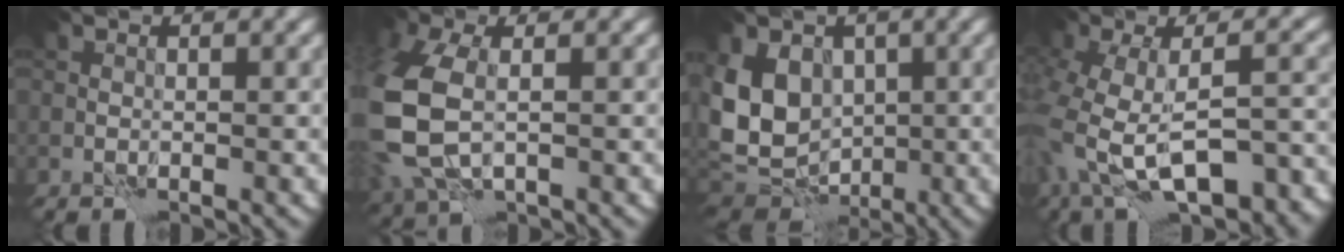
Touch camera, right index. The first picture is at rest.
{"total": 9.3, "force": [-0.3, 6.2, 6.9], "torque": [-0.217, -0.022, 0.003]}
{"total": 7.9, "force": [1.3, 6.5, 4.3], "torque": [-0.094, -0.005, 0.015]}
{"total": 10.9, "force": [-5.3, 4.8, 8.2], "torque": [-0.162, -0.017, -0.053]}